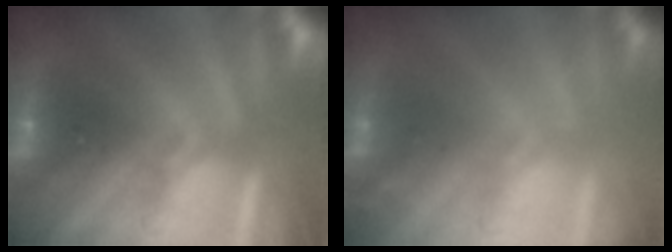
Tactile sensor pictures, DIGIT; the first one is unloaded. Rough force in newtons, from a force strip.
{"total": 1.5}